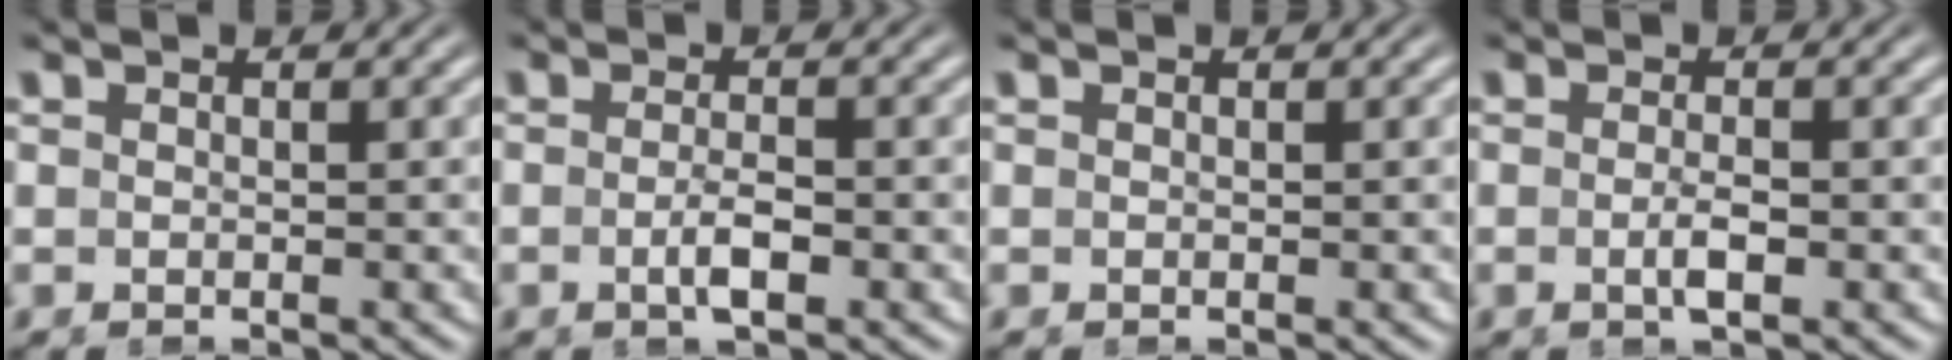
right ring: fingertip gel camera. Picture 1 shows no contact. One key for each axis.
{"total": 1.8, "fx": -0.5, "fy": -0.4, "fz": 1.7, "tx": -0.030, "ty": -0.006, "tz": -0.003}
{"total": 0.0}
{"total": 1.5, "fx": -0.2, "fy": -0.5, "fz": 1.4, "tx": -0.025, "ty": -0.005, "tz": 0.001}